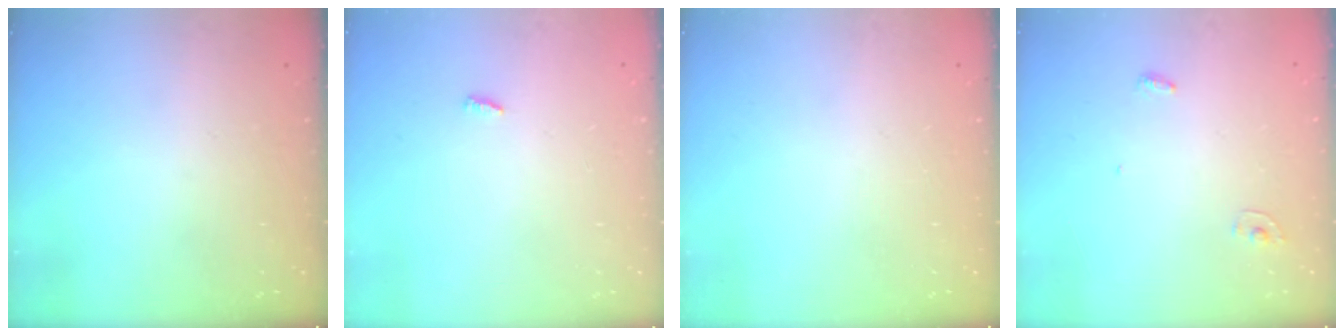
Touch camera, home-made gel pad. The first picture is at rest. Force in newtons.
{"total": 2.8, "press": 2.7, "slide": 0.3}
{"total": 0.0}
{"total": 3.6, "press": 3.5, "slide": 0.3}